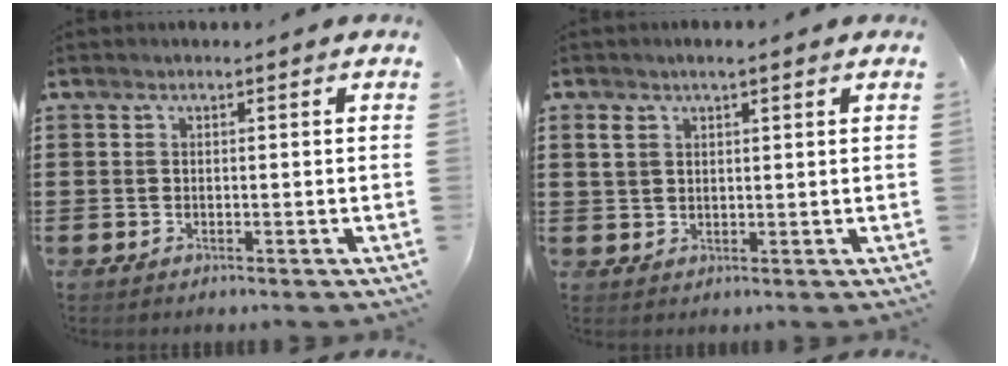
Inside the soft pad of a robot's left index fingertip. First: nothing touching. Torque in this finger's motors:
{"motor_torque": [1.11, -0.13, 0.21, 0.09]}